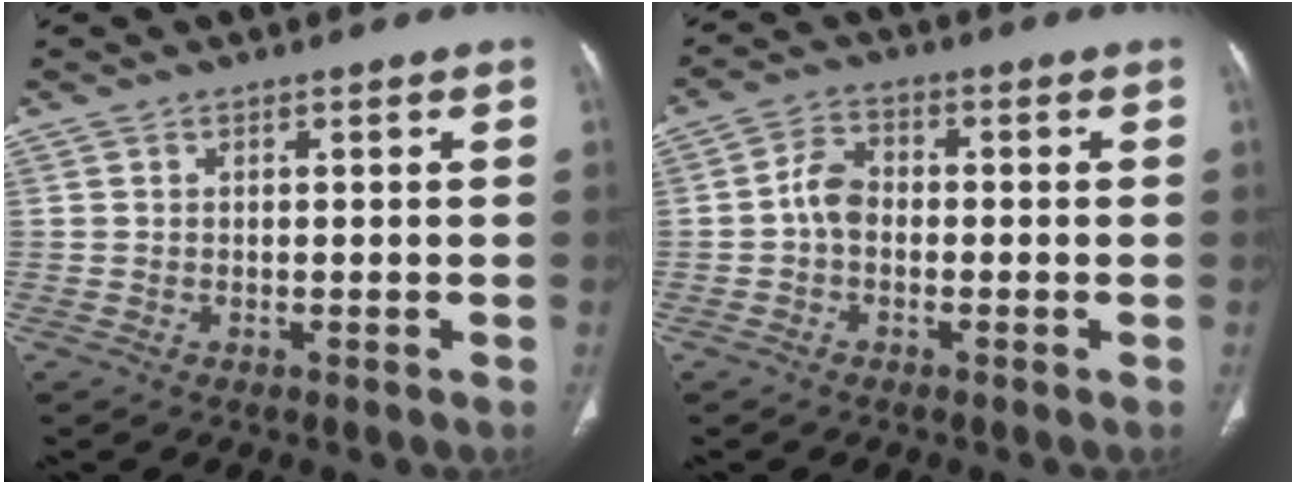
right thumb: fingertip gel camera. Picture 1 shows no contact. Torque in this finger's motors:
{"motor_torque": [0.89, 0.66, 0.66, -0.40, 0.22]}